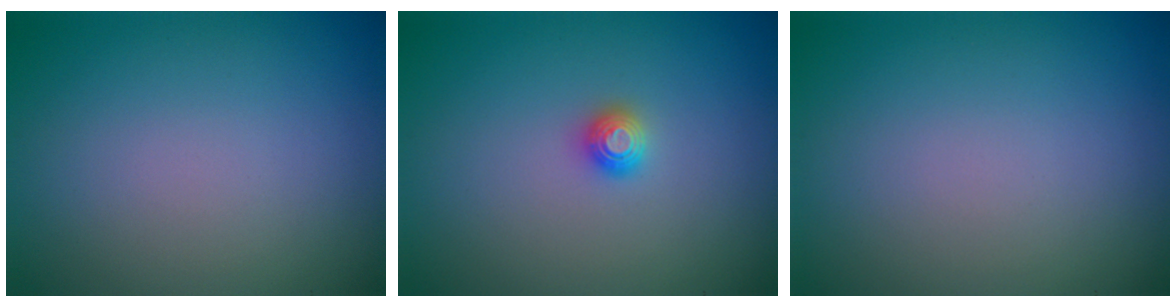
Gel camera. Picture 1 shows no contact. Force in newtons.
{"total": 0.9, "press": 0.9, "slide": 0.0}
{"total": 0.0}